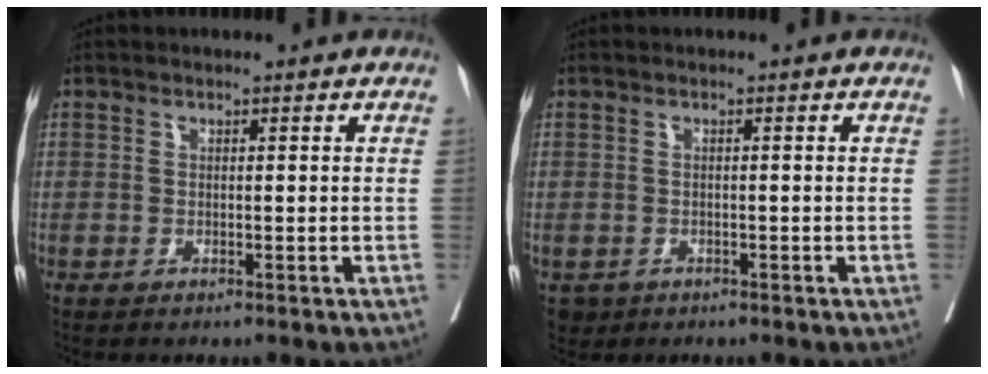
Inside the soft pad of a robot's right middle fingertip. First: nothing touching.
{"total": 2.1, "force": [-1.1, 1.8, 0.3], "torque": [-0.002, 0.003, -0.014]}